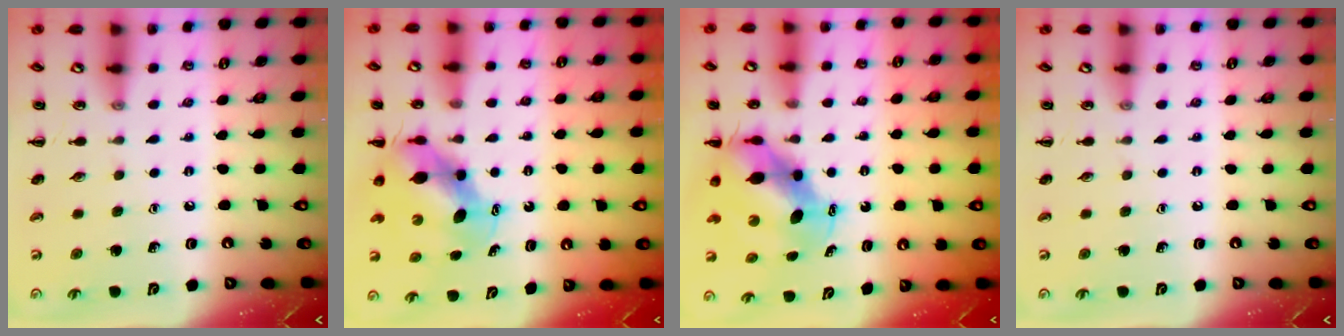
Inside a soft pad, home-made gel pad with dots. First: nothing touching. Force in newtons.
{"total": 6.1, "press": 5.9, "slide": 1.7}
{"total": 7.6, "press": 7.4, "slide": 1.8}
{"total": 0.0}